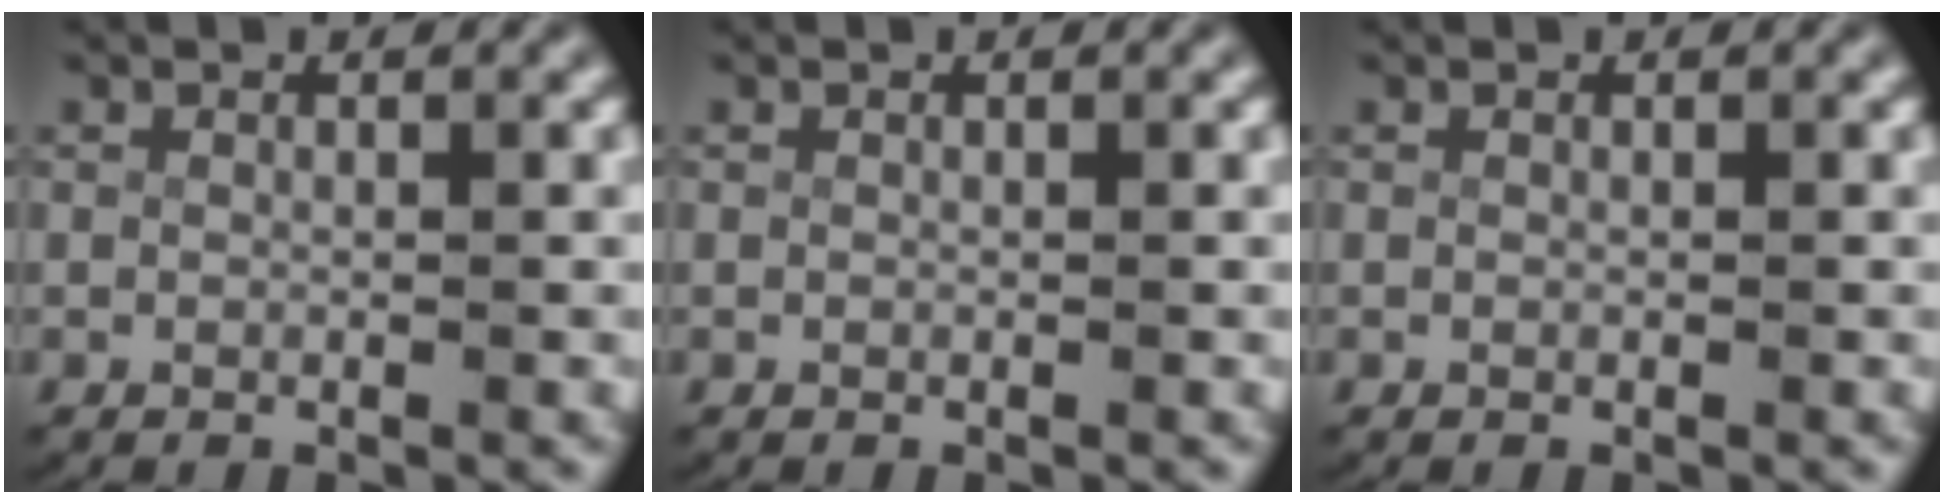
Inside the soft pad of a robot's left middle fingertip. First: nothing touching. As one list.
[{"total": 0.0}, {"total": 0.0}]